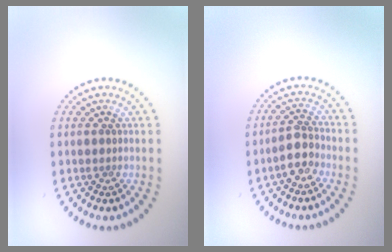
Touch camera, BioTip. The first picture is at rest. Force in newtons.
{"total": 2.4, "press": 2.2, "slide": 1.0}